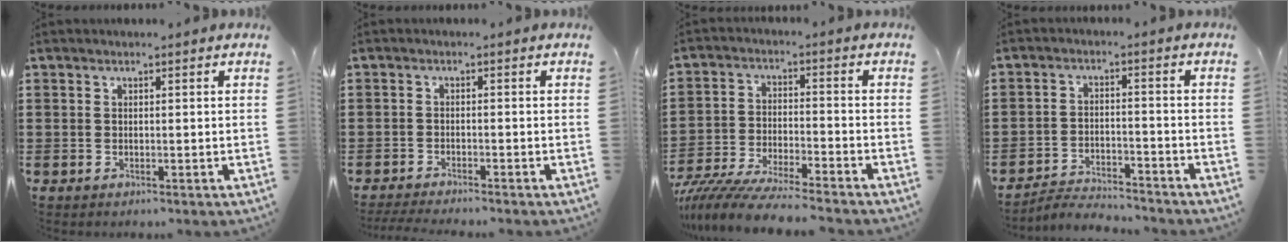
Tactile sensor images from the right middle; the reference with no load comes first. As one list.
[{"total": 2.2, "force": [-2.1, -0.2, 0.6], "torque": [-0.018, -0.006, -0.042]}, {"total": 7.7, "force": [-7.4, 0.0, 2.4], "torque": [-0.054, -0.004, -0.144]}, {"total": 3.8, "force": [-3.7, 0.3, 0.4], "torque": [-0.013, 0.006, -0.079]}]